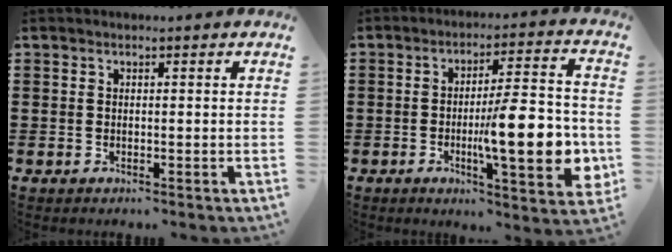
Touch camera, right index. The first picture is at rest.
{"total": 13.3, "force": [-2.6, 3.2, 12.6], "torque": [-0.179, -0.011, -0.047]}